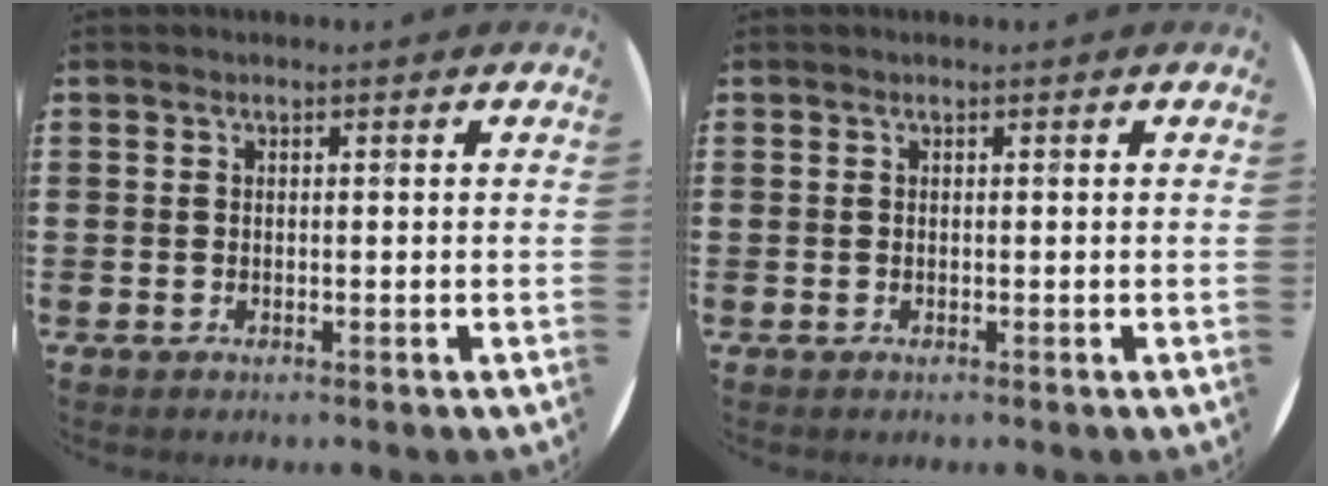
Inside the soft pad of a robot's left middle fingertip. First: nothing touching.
{"total": 0.0}